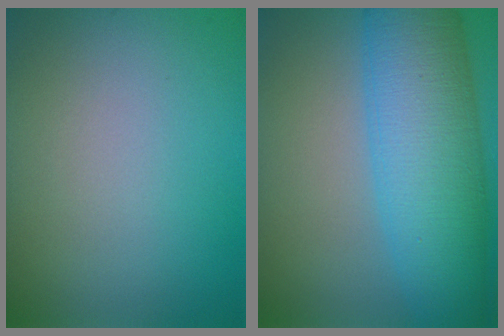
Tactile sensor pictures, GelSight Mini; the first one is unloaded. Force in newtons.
{"total": 10.7, "press": 10.7, "slide": 0.3}